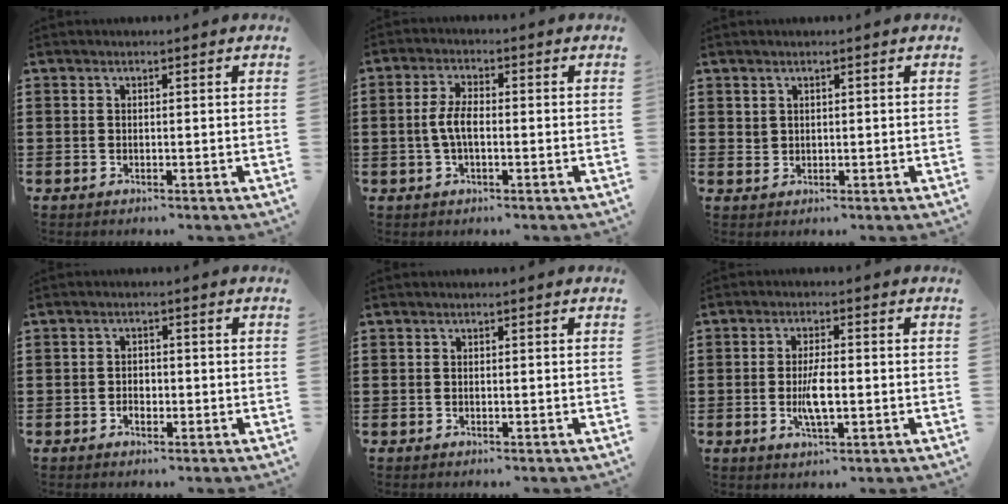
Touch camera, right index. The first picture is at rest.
{"total": 4.3, "force": [-0.6, 1.7, 3.9], "torque": [-0.092, -0.001, -0.018]}
{"total": 1.5, "force": [1.2, 0.9, 0.1], "torque": [-0.002, 0.003, 0.024]}
{"total": 1.9, "force": [-0.8, 1.2, 1.2], "torque": [-0.025, 0.002, -0.016]}
{"total": 0.0}
{"total": 4.7, "force": [-0.8, 1.4, 4.4], "torque": [-0.090, -0.005, -0.018]}